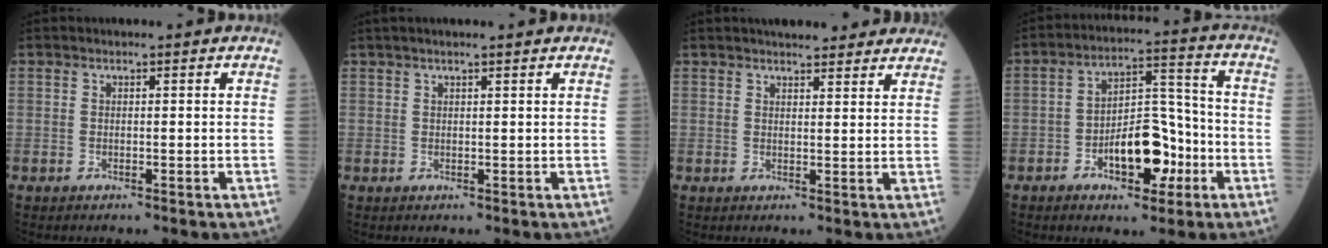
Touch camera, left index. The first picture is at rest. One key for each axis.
{"total": 4.3, "fx": 3.4, "fy": 0.1, "fz": 2.6, "tx": -0.038, "ty": 0.028, "tz": 0.053}
{"total": 9.6, "fx": 8.4, "fy": 2.2, "fz": 4.0, "tx": -0.042, "ty": 0.014, "tz": 0.096}
{"total": 10.2, "fx": -4.3, "fy": 4.9, "fz": 7.8, "tx": -0.135, "ty": 0.019, "tz": -0.069}